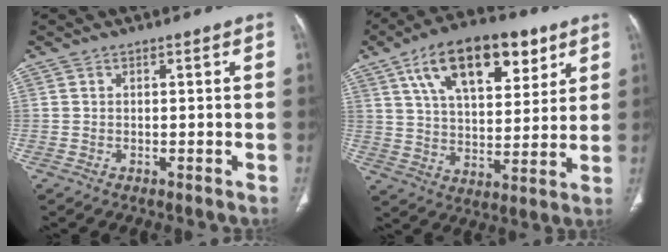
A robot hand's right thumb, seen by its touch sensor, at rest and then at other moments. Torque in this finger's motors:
{"motor_torque": [0.34, 4.67, 1.41, 0.47, 0.12]}